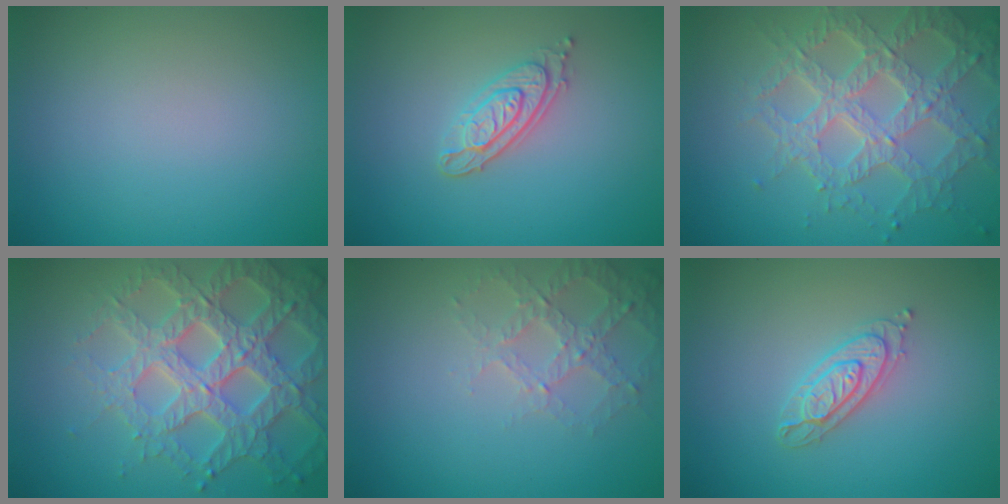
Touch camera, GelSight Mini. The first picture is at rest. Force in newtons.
{"total": 2.9, "press": 2.6, "slide": 1.4}
{"total": 7.4, "press": 5.4, "slide": 5.0}
{"total": 7.0, "press": 6.7, "slide": 1.8}
{"total": 2.8, "press": 2.7, "slide": 0.8}
{"total": 2.3, "press": 2.2, "slide": 0.5}